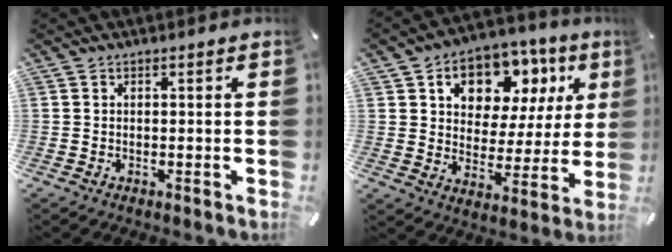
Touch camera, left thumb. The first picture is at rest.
{"total": 12.9, "force": [6.2, 9.4, 6.2], "torque": [-0.098, -0.032, 0.111]}